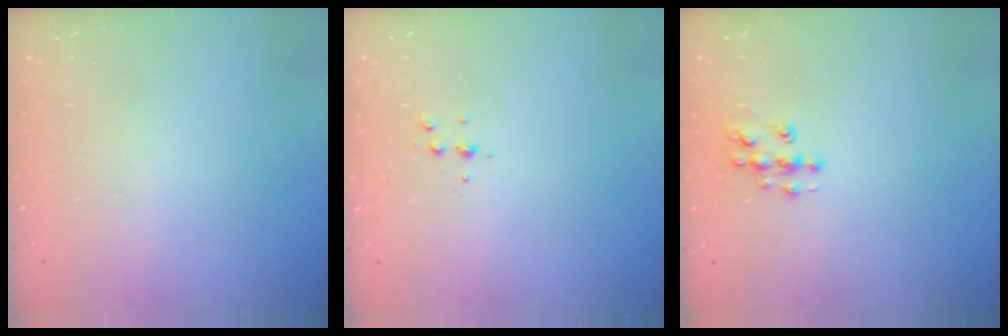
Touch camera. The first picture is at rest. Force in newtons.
{"total": 4.1, "press": 4.0, "slide": 0.9}
{"total": 7.1, "press": 7.1, "slide": 0.3}